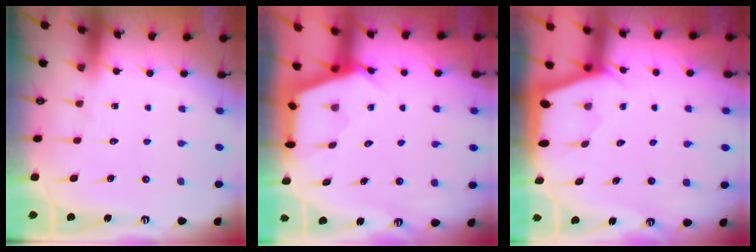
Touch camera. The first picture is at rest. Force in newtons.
{"total": 2.6, "press": 2.6, "slide": 0.4}
{"total": 2.8, "press": 2.8, "slide": 0.1}